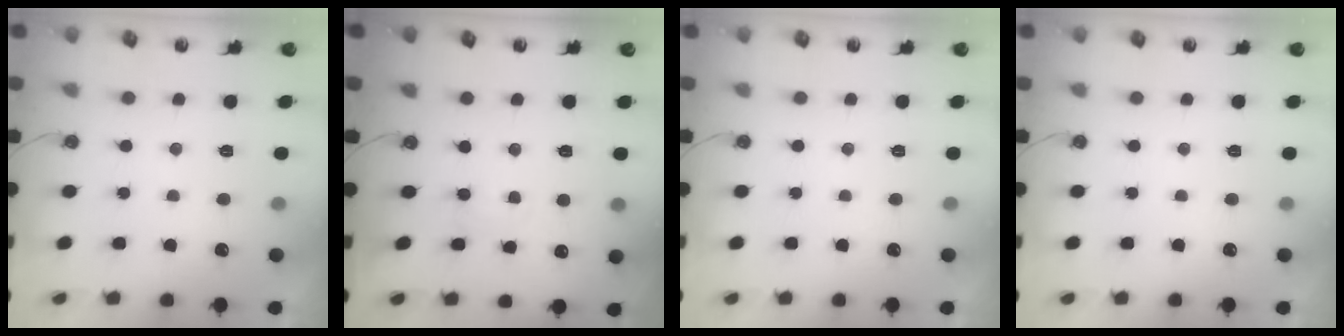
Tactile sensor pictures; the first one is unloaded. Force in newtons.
{"total": 2.3, "press": 2.3, "slide": 0.3}
{"total": 0.0}
{"total": 0.0}